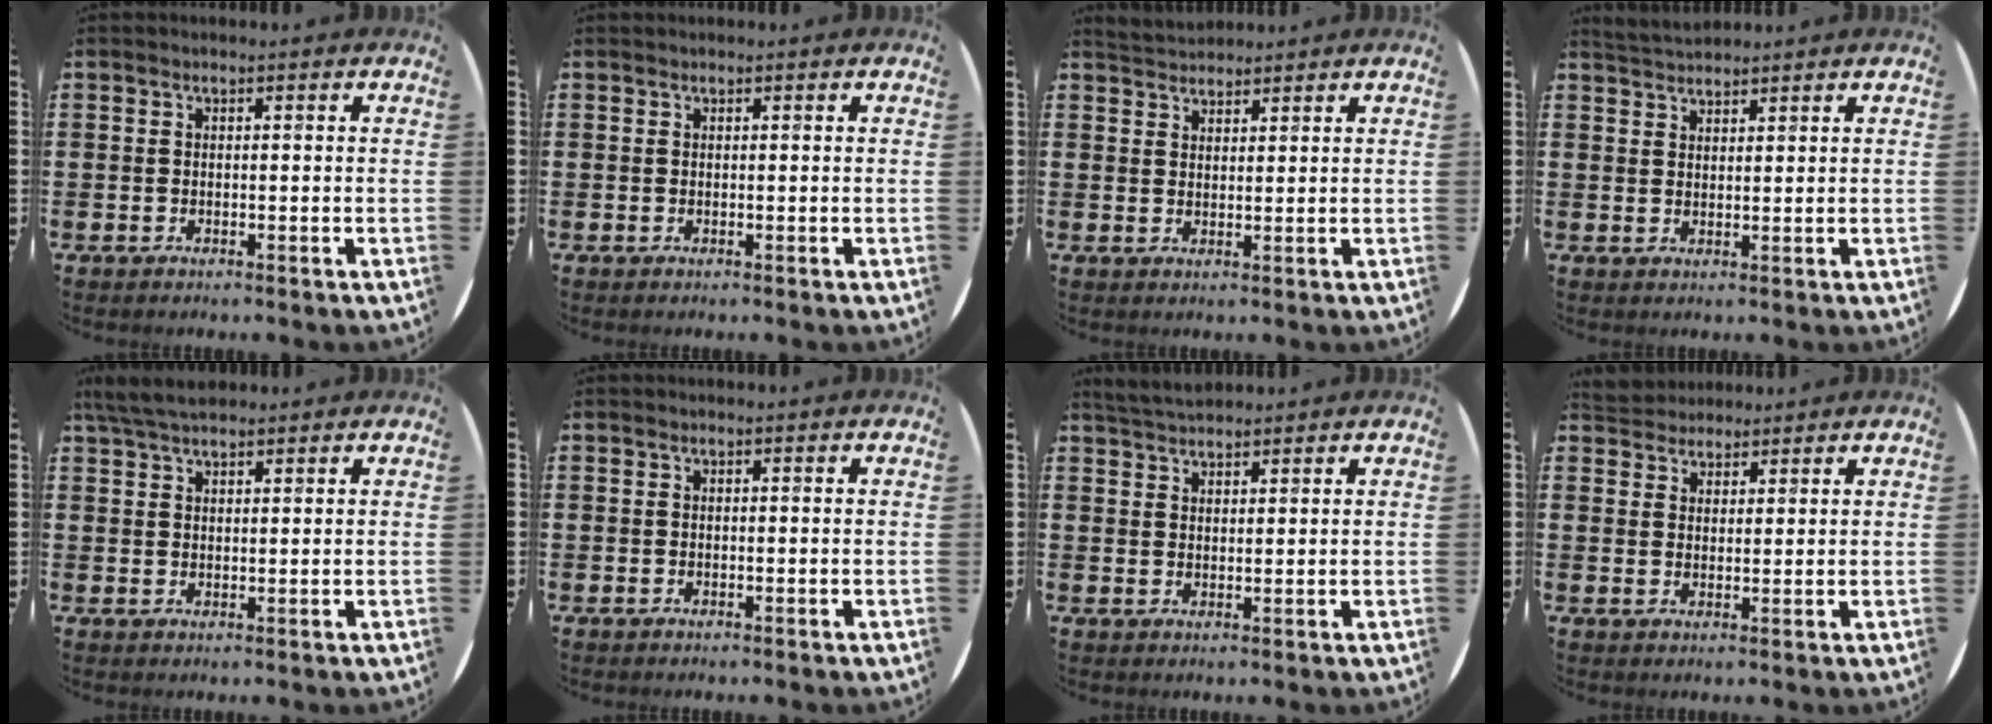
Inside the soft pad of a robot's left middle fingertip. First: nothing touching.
{"total": 0.0}
{"total": 2.7, "force": [2.7, 0.5, -0.3], "torque": [-0.001, -0.005, 0.052]}
{"total": 2.8, "force": [2.8, 0.4, 0.0], "torque": [-0.007, -0.004, 0.054]}
{"total": 4.5, "force": [3.9, 1.1, 2.1], "torque": [-0.050, -0.002, 0.072]}
{"total": 0.0}
{"total": 3.3, "force": [3.2, 0.6, 0.6], "torque": [-0.020, -0.004, 0.061]}
{"total": 3.1, "force": [2.9, 1.1, -0.3], "torque": [-0.002, -0.001, 0.057]}